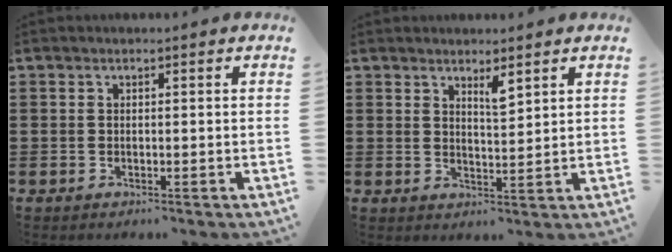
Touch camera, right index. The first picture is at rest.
{"total": 2.6, "force": [2.2, 0.5, 1.4], "torque": [-0.014, -0.004, 0.035]}